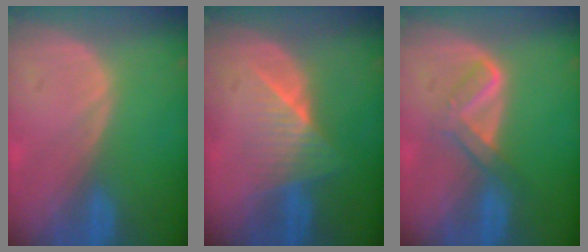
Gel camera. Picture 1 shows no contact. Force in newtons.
{"total": 6.3, "press": 5.6, "slide": 2.9}
{"total": 4.0, "press": 4.0, "slide": 0.5}